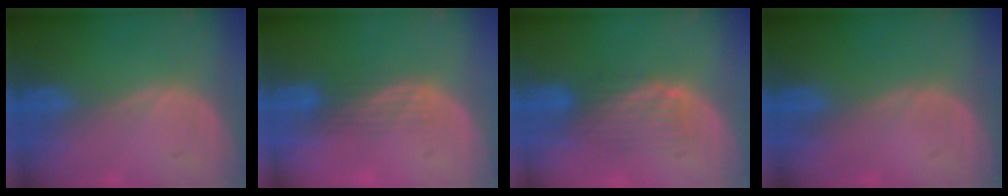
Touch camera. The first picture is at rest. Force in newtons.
{"total": 3.0, "press": 2.7, "slide": 1.3}
{"total": 5.0, "press": 4.3, "slide": 2.6}
{"total": 0.0}